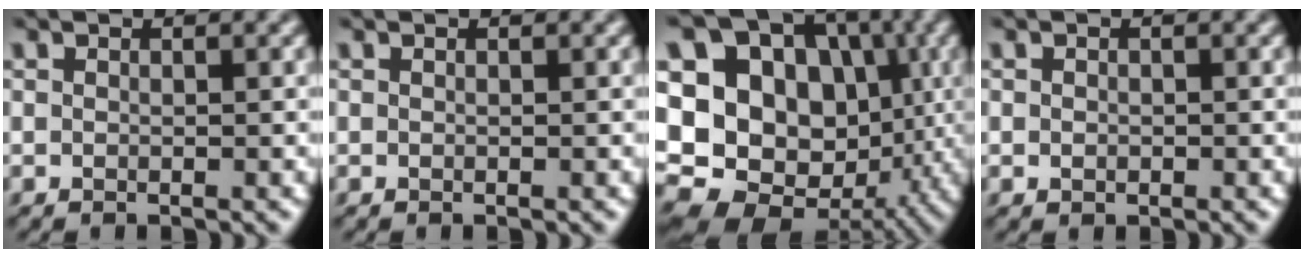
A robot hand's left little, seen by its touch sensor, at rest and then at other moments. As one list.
[{"total": 0.0}, {"total": 16.3, "force": [0.1, 13.4, 9.4], "torque": [-0.182, 0.004, -0.001]}, {"total": 0.6, "force": [-0.1, 0.5, 0.2], "torque": [-0.002, -0.001, -0.001]}]